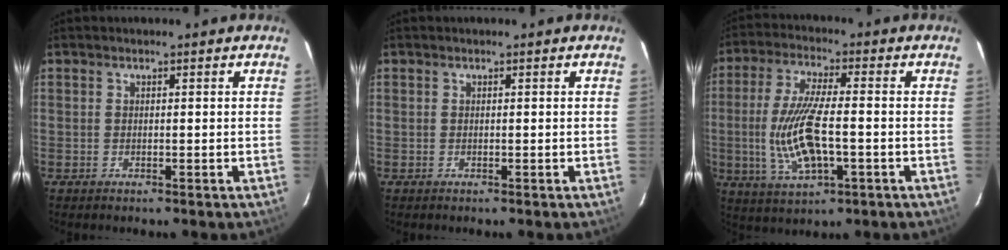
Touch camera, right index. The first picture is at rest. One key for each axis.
{"total": 0.0}
{"total": 13.1, "fx": -2.4, "fy": 4.1, "fz": 12.2, "tx": -0.249, "ty": -0.010, "tz": -0.040}